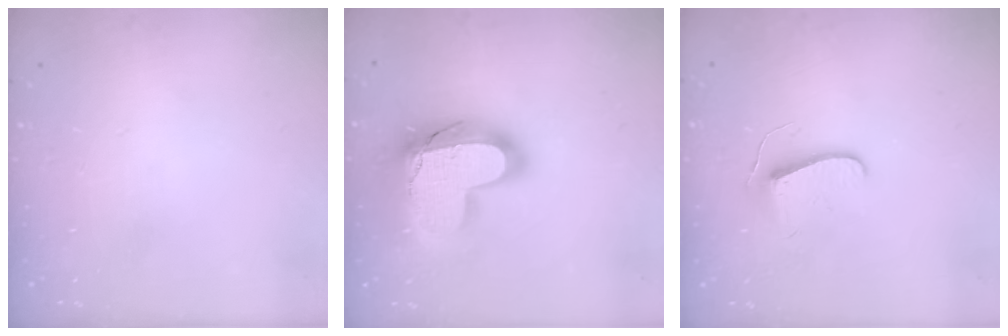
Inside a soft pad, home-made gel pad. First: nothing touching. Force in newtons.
{"total": 22.3, "press": 22.3, "slide": 1.5}
{"total": 7.1, "press": 7.1, "slide": 0.5}